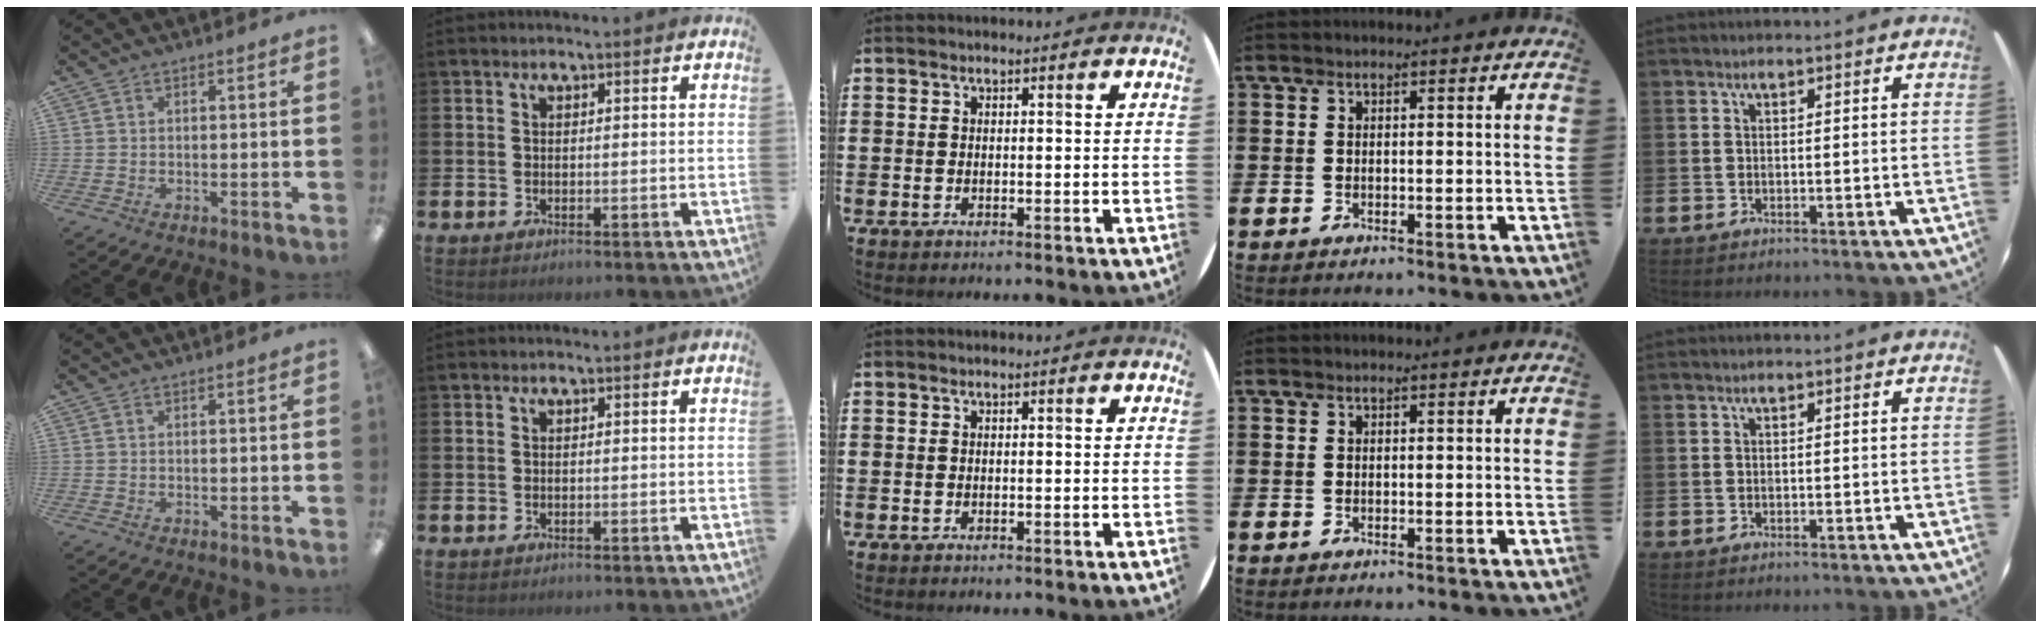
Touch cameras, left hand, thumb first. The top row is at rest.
{}